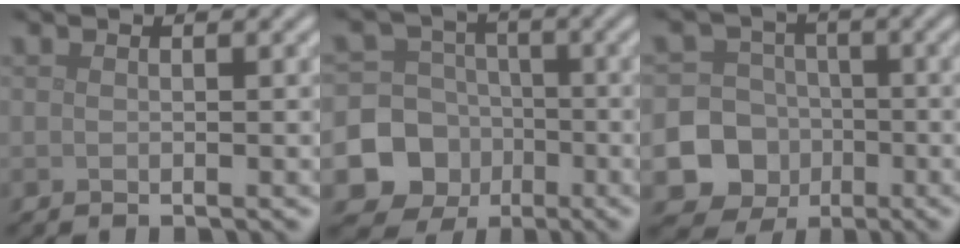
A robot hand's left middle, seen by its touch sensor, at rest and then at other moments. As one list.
[{"total": 9.7, "force": [-3.4, 8.9, 1.9], "torque": [-0.035, -0.021, -0.087]}, {"total": 13.5, "force": [-4.7, 12.4, 2.0], "torque": [-0.059, -0.032, -0.090]}]